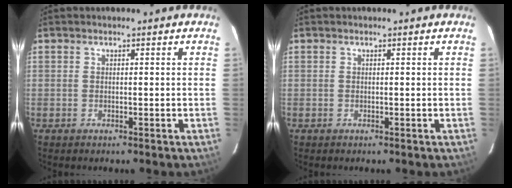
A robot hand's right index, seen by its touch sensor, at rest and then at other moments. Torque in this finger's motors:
{"motor_torque": [0.00, 0.00, 0.00, 0.00]}